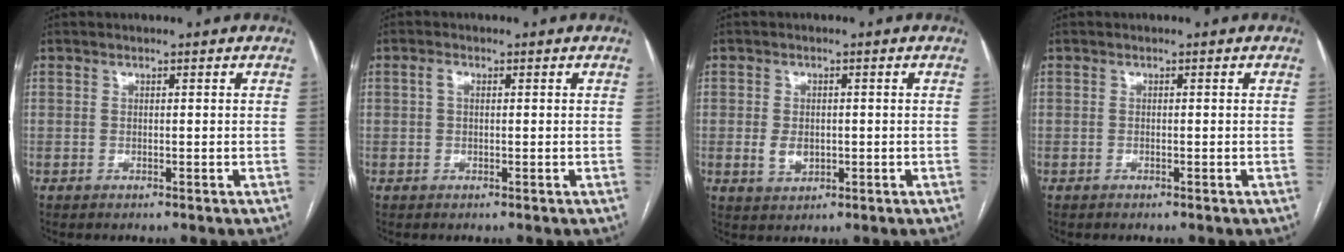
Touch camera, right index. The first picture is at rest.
{"total": 1.3, "force": [0.3, 0.8, 1.1], "torque": [-0.024, 0.008, 0.004]}
{"total": 3.3, "force": [-0.4, 2.2, 2.3], "torque": [-0.043, -0.001, 0.002]}
{"total": 0.0}